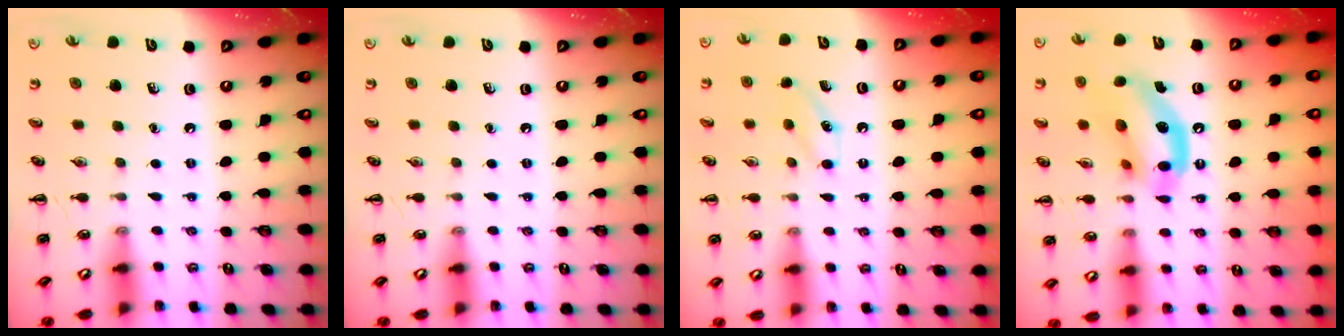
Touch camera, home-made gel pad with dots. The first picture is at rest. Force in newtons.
{"total": 0.0}
{"total": 7.9, "press": 7.7, "slide": 1.9}
{"total": 14.6, "press": 14.1, "slide": 3.9}